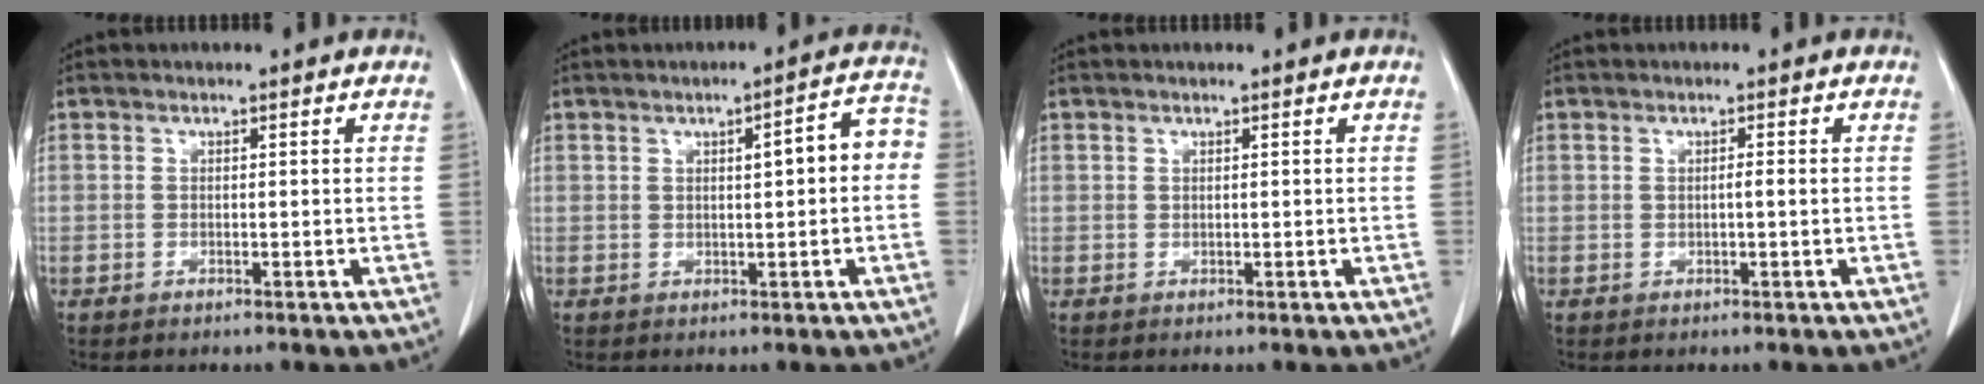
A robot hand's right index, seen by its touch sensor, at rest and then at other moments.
{"total": 5.6, "force": [0.4, 1.3, 5.4], "torque": [-0.068, 0.026, 0.003]}
{"total": 0.0}
{"total": 0.8, "force": [-0.1, 0.0, 0.8], "torque": [-0.013, 0.002, -0.002]}